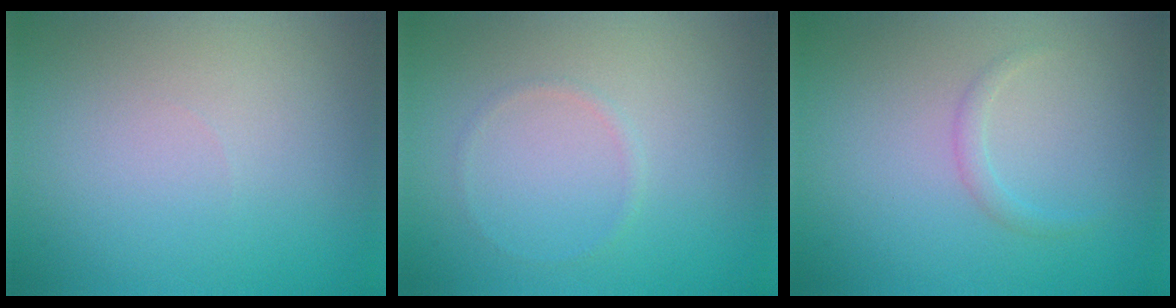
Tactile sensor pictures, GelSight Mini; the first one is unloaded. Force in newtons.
{"total": 0.6, "press": 0.6, "slide": 0.0}
{"total": 0.9, "press": 0.9, "slide": 0.1}